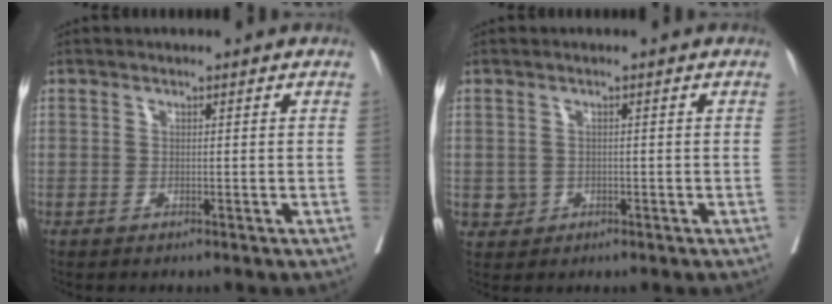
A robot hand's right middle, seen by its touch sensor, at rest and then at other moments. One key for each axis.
{"total": 1.7, "fx": -0.3, "fy": 1.6, "fz": 0.3, "tx": -0.001, "ty": 0.005, "tz": 0.000}